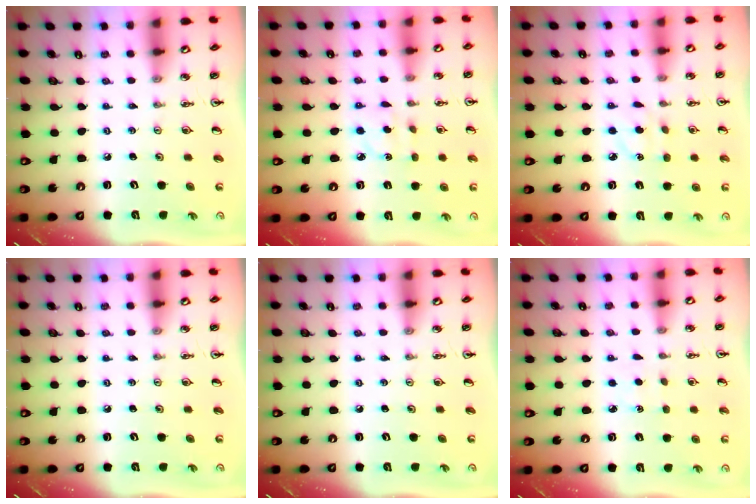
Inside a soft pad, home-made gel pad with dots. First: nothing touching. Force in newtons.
{"total": 2.3, "press": 2.3, "slide": 0.2}
{"total": 4.5, "press": 4.5, "slide": 0.6}
{"total": 0.0}
{"total": 0.0}
{"total": 1.5, "press": 1.5, "slide": 0.2}